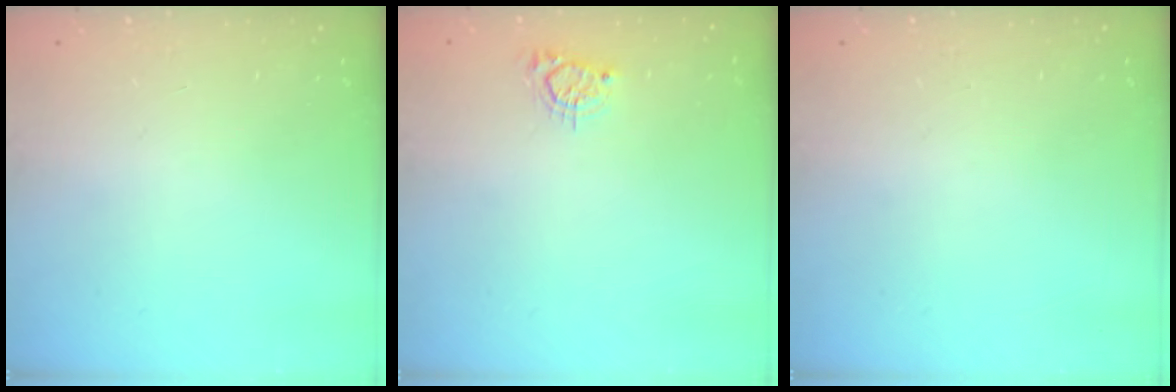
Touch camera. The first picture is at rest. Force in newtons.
{"total": 2.5, "press": 2.5, "slide": 0.4}
{"total": 0.0}